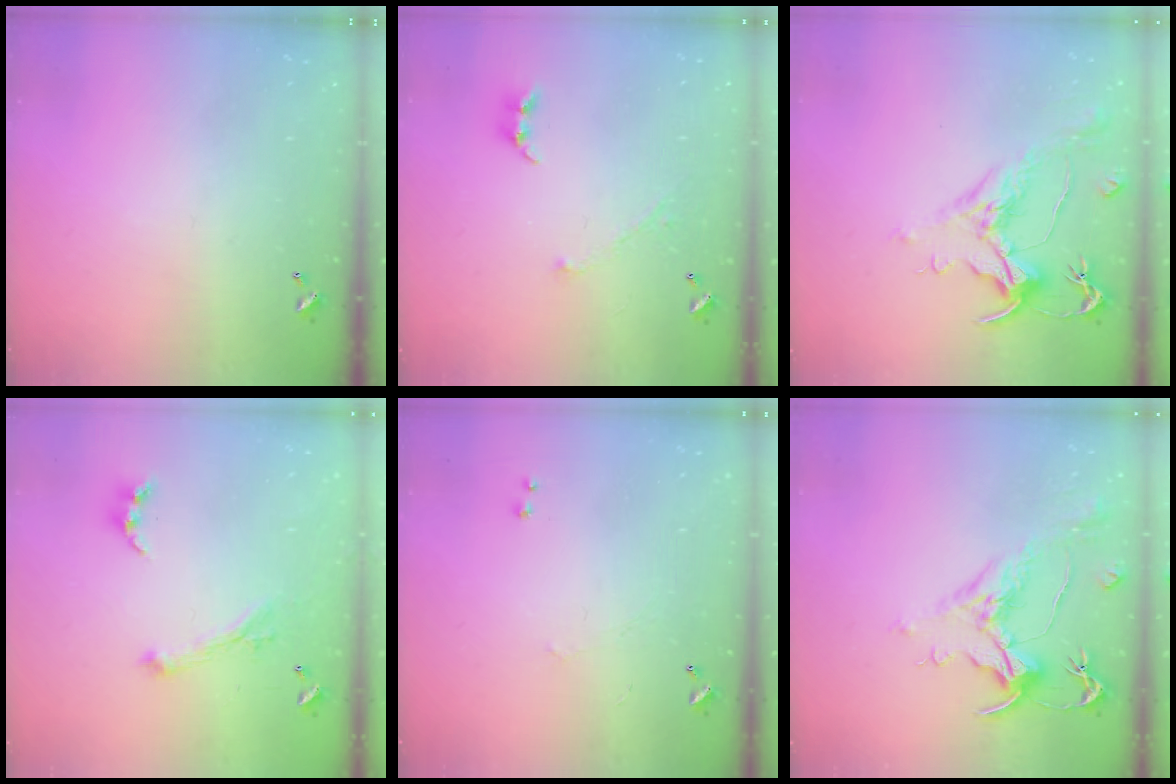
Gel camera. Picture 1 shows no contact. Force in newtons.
{"total": 2.9, "press": 2.9, "slide": 0.4}
{"total": 1.6, "press": 0.7, "slide": 1.4}
{"total": 1.1, "press": 0.6, "slide": 0.9}
{"total": 1.0, "press": 0.9, "slide": 0.5}
{"total": 1.6, "press": 0.8, "slide": 1.5}